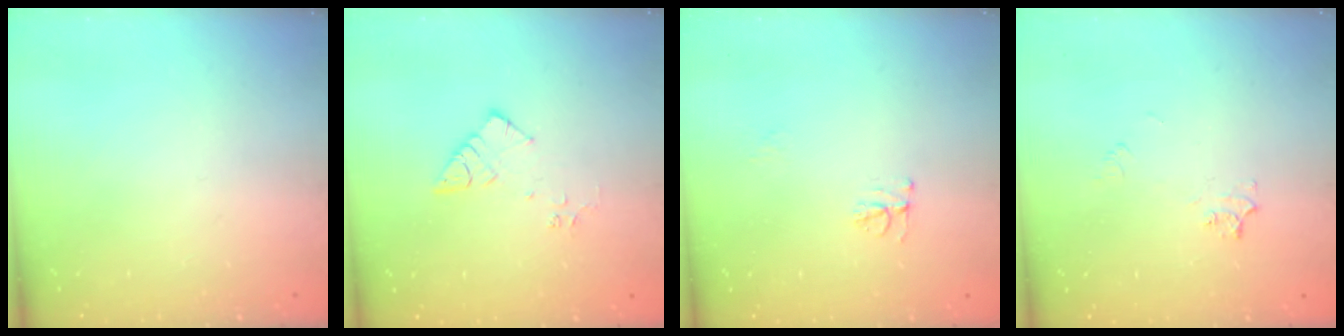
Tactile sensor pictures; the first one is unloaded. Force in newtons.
{"total": 7.2, "press": 7.2, "slide": 0.5}
{"total": 4.7, "press": 4.6, "slide": 0.4}
{"total": 4.3, "press": 4.2, "slide": 0.5}